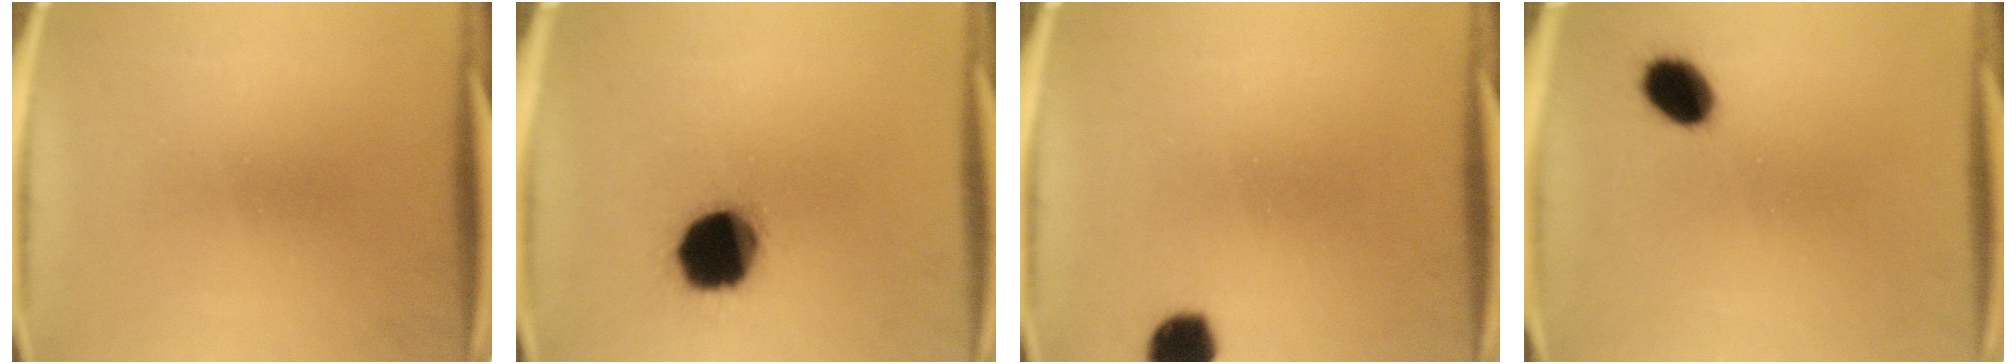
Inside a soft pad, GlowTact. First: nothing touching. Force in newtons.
{"total": 16.9}
{"total": 5.8}
{"total": 7.0}